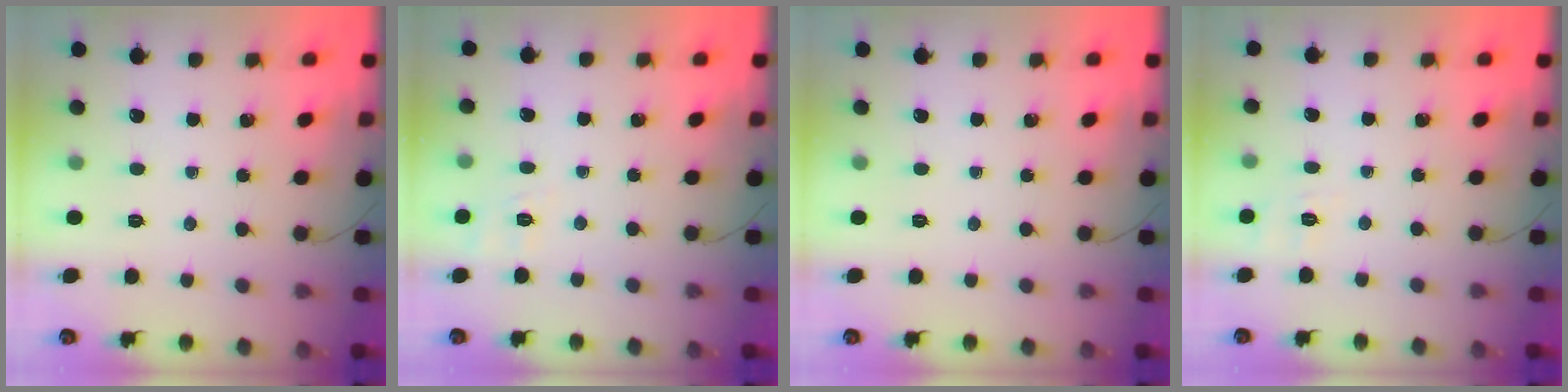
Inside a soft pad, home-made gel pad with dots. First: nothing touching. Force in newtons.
{"total": 2.0, "press": 0.7, "slide": 1.9}
{"total": 0.0}
{"total": 2.9, "press": 2.2, "slide": 1.9}